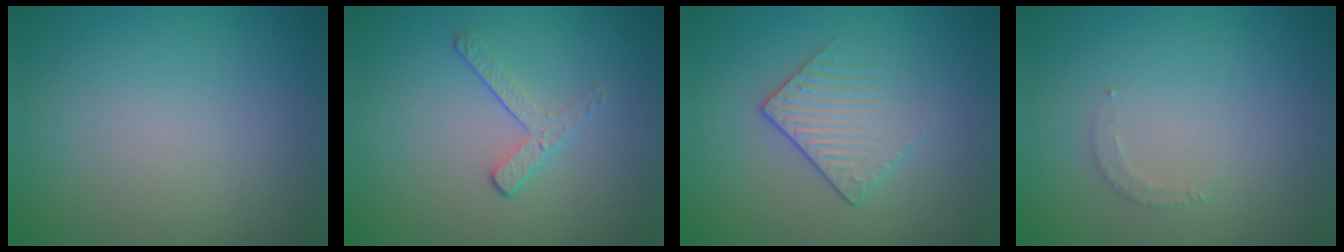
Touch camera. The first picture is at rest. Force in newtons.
{"total": 1.8, "press": 1.1, "slide": 1.4}
{"total": 2.1, "press": 1.8, "slide": 1.1}
{"total": 0.9, "press": 0.9, "slide": 0.2}